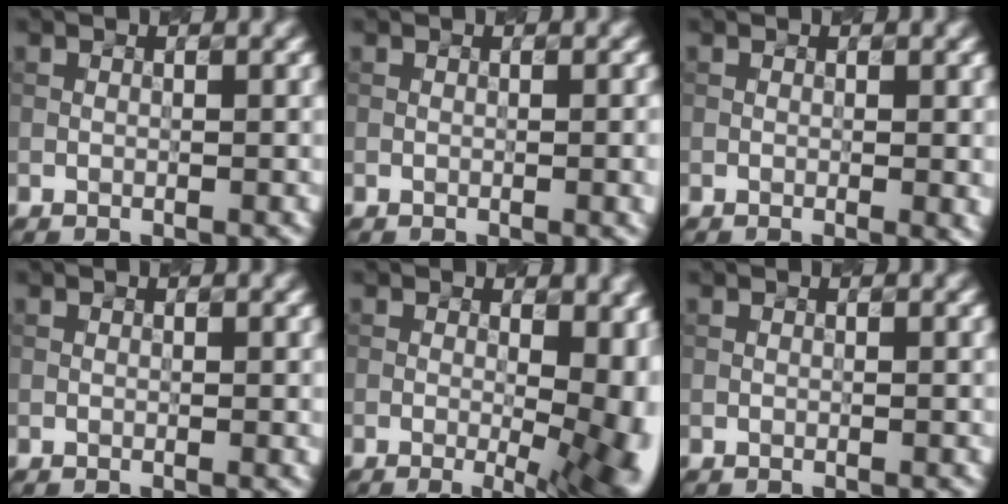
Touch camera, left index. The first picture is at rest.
{"total": 1.8, "force": [-0.2, 0.7, 1.6], "torque": [-0.006, 0.016, -0.002]}
{"total": 1.7, "force": [-0.4, 0.4, 1.6], "torque": [-0.014, 0.009, 0.001]}
{"total": 0.0}
{"total": 15.1, "force": [-0.9, 7.0, 13.3], "torque": [-0.116, 0.029, 0.008]}
{"total": 0.0}